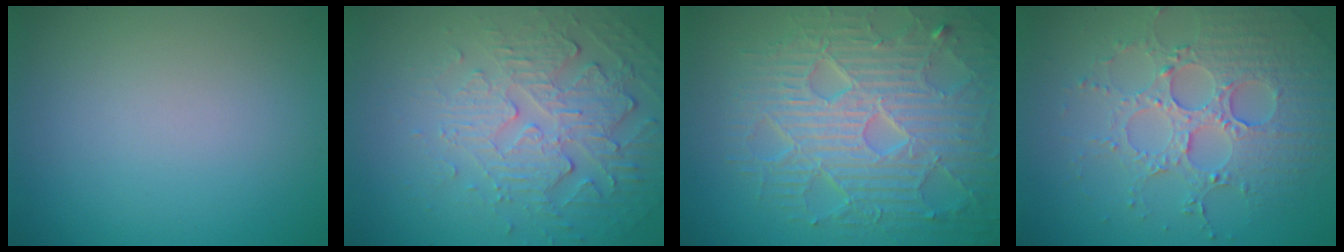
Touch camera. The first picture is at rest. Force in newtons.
{"total": 5.4, "press": 3.7, "slide": 4.0}
{"total": 8.9, "press": 6.1, "slide": 6.5}
{"total": 5.2, "press": 4.6, "slide": 2.3}